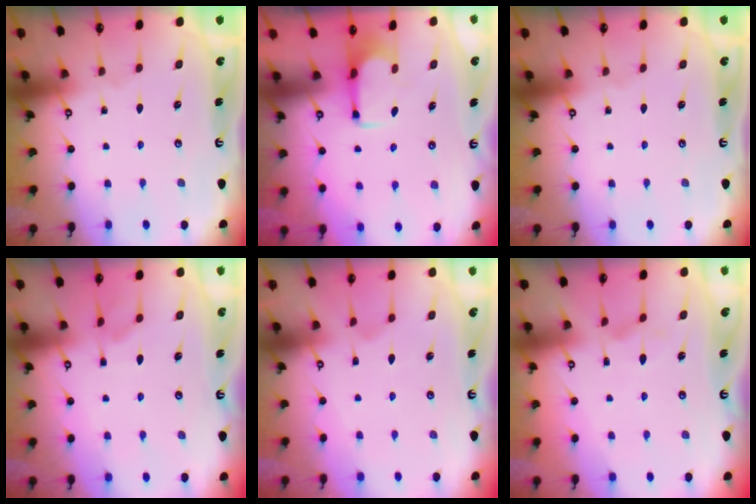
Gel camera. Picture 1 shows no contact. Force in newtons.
{"total": 2.8, "press": 2.7, "slide": 0.7}
{"total": 0.0}
{"total": 3.4, "press": 3.3, "slide": 0.8}
{"total": 2.2, "press": 1.9, "slide": 1.1}
{"total": 1.6, "press": 1.2, "slide": 1.0}